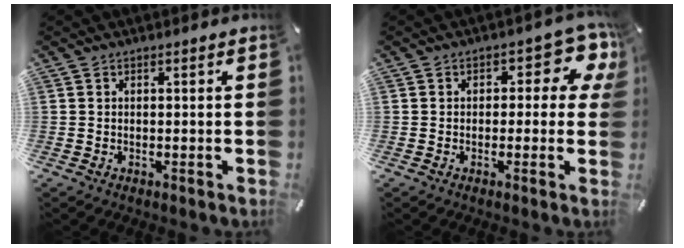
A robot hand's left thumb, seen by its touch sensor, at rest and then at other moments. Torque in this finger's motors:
{"motor_torque": [0.14, 0.19, 0.33, 0.18, 0.04]}